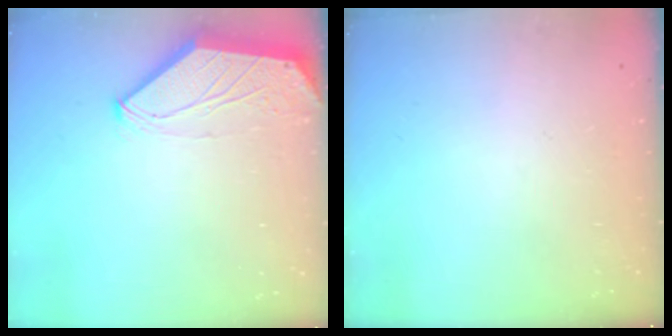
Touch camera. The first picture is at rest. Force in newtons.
{"total": 0.0}